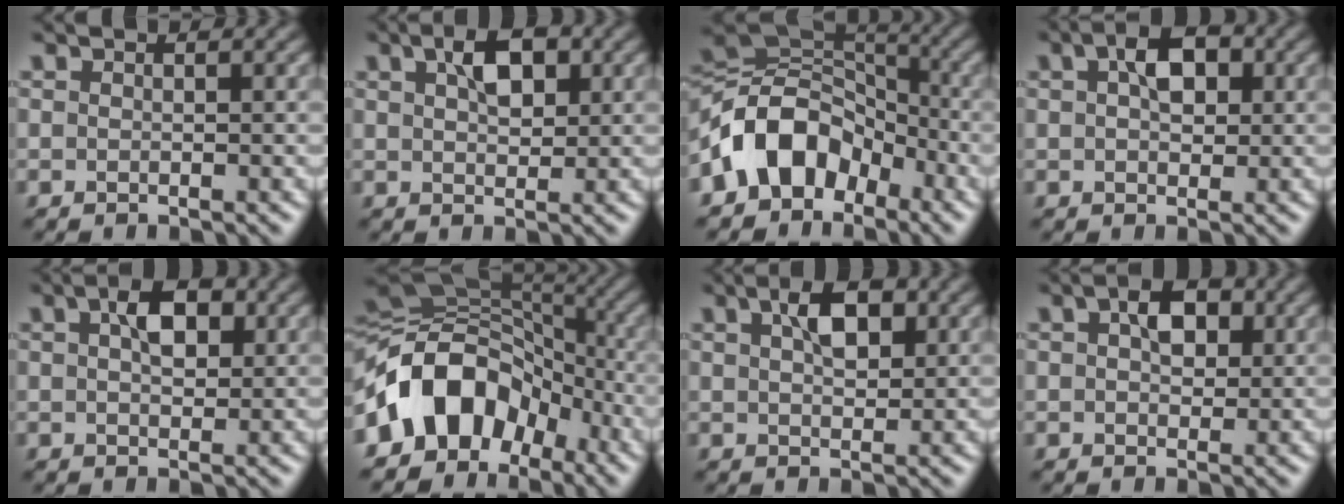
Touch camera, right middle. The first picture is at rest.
{"total": 3.7, "force": [1.5, 1.9, 2.8], "torque": [-0.049, 0.009, 0.027]}
{"total": 8.5, "force": [-4.0, 5.9, 4.6], "torque": [-0.060, 0.015, -0.090]}
{"total": 4.2, "force": [1.2, 2.6, 3.0], "torque": [-0.050, 0.011, 0.015]}
{"total": 3.8, "force": [1.2, 2.1, 2.9], "torque": [-0.050, 0.009, 0.018]}
{"total": 11.2, "force": [-5.0, 8.0, 6.1], "torque": [-0.094, 0.024, -0.114]}
{"total": 3.7, "force": [1.5, 1.9, 2.9], "torque": [-0.052, 0.009, 0.027]}
{"total": 3.4, "force": [1.1, 2.2, 2.4], "torque": [-0.040, 0.008, 0.014]}